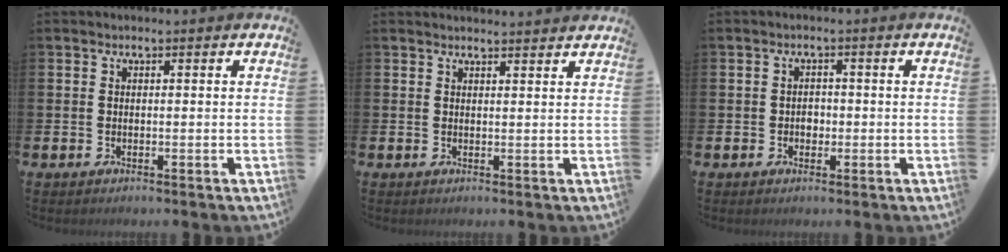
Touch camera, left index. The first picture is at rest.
{"total": 1.7, "force": [1.7, -0.1, -0.1], "torque": [0.007, -0.013, 0.029]}
{"total": 1.6, "force": [-0.3, 1.4, 0.7], "torque": [-0.007, 0.004, -0.009]}